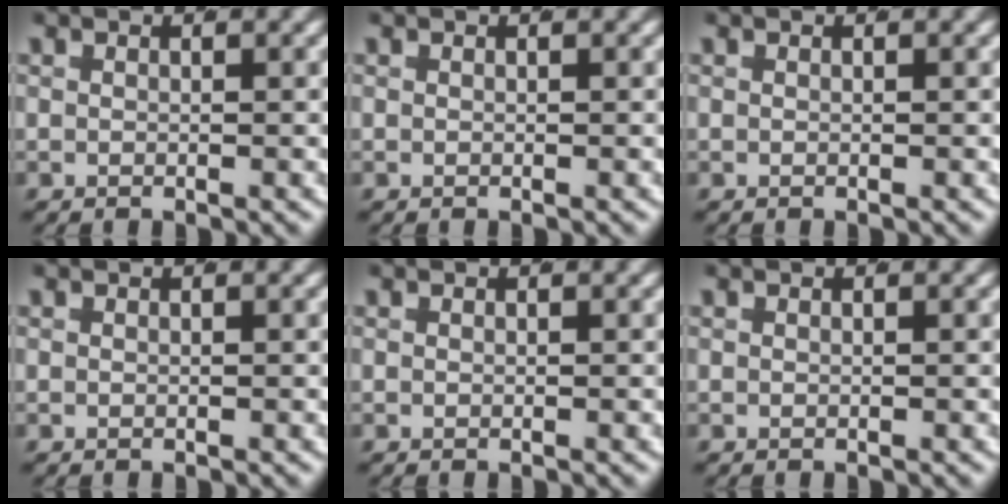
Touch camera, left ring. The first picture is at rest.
{"total": 0.0}
{"total": 0.0}
{"total": 0.0}
{"total": 0.0}
{"total": 0.0}